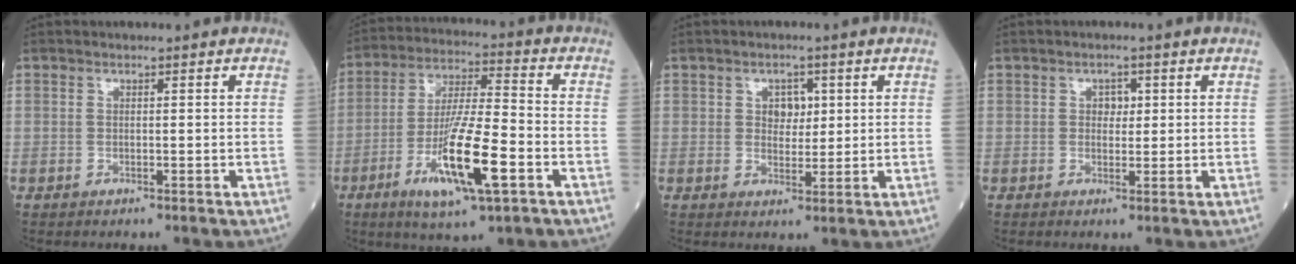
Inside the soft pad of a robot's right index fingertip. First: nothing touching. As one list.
[{"total": 14.1, "force": [-5.4, 1.7, 12.9], "torque": [-0.241, -0.017, -0.094]}, {"total": 3.4, "force": [1.1, 2.4, 2.2], "torque": [-0.027, 0.003, 0.018]}, {"total": 2.1, "force": [0.6, 1.5, 1.4], "torque": [-0.015, 0.001, 0.007]}]